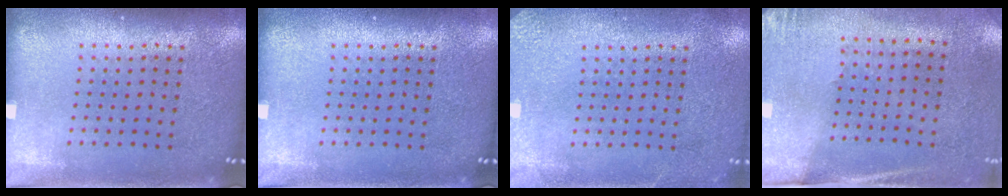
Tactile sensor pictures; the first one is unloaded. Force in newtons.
{"total": 0.0}
{"total": 2.7, "press": 2.6, "slide": 0.2}
{"total": 2.7, "press": 2.3, "slide": 1.4}